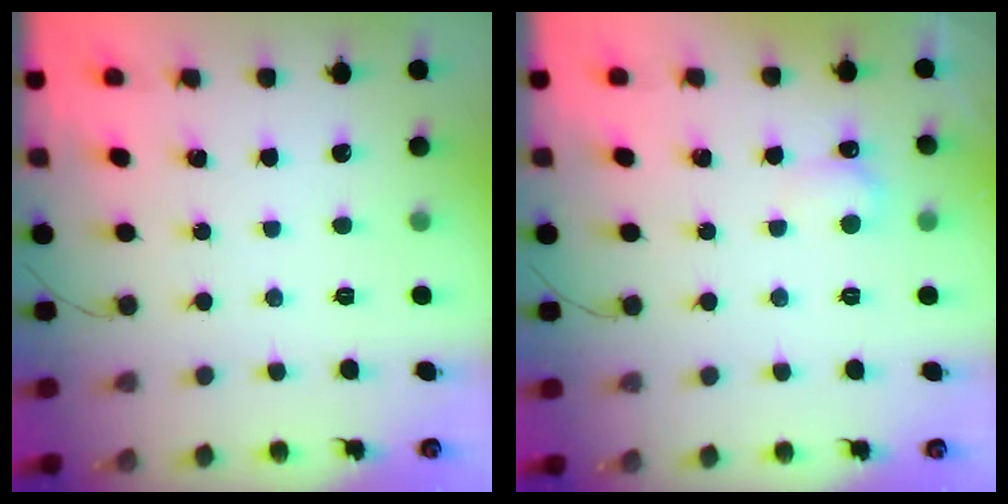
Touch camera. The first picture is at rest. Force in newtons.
{"total": 3.9, "press": 3.7, "slide": 1.0}